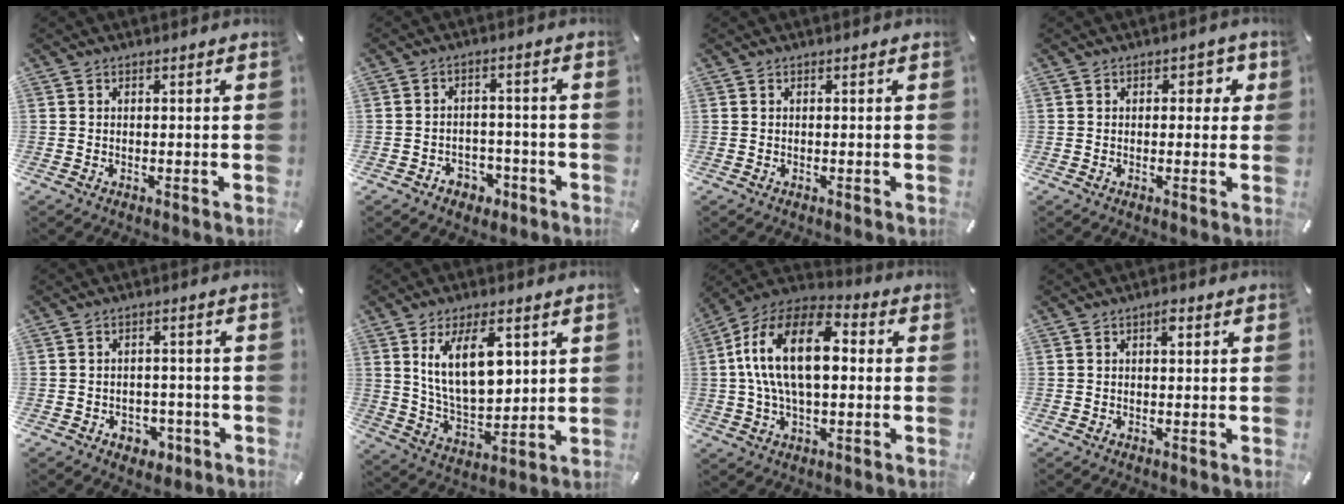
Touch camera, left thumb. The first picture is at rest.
{"total": 4.6, "force": [-2.3, 3.7, 1.3], "torque": [-0.019, 0.011, -0.041]}
{"total": 0.0}
{"total": 3.3, "force": [0.8, 2.2, 2.4], "torque": [-0.018, -0.001, 0.002]}
{"total": 4.7, "force": [-2.0, 3.8, 2.0], "torque": [-0.021, 0.008, -0.035]}
{"total": 15.4, "force": [5.9, 8.3, 11.5], "torque": [-0.211, -0.012, 0.101]}
{"total": 18.9, "force": [1.7, 10.9, 15.4], "torque": [-0.309, 0.006, 0.024]}
{"total": 1.9, "force": [0.5, 0.8, 1.6], "torque": [-0.027, 0.004, 0.006]}